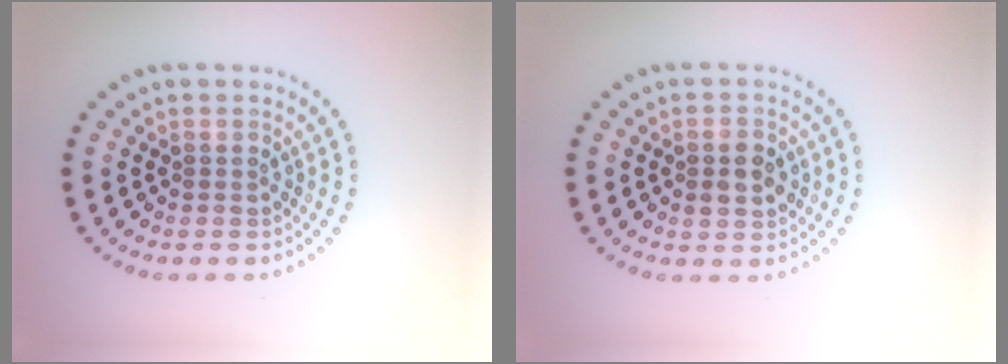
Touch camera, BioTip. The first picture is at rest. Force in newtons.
{"total": 2.8, "press": 2.8, "slide": 0.1}